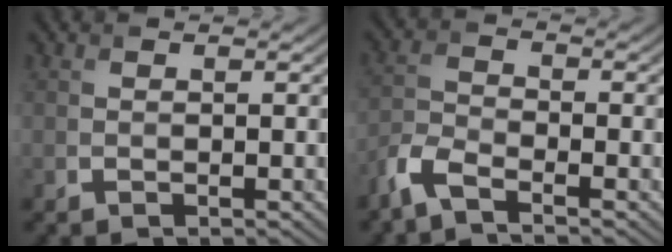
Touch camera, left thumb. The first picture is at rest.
{"total": 4.3, "force": [-3.4, 1.2, 2.5], "torque": [-0.063, -0.008, -0.086]}